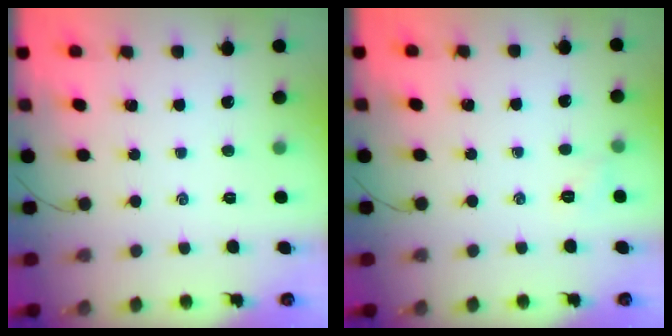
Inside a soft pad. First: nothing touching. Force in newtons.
{"total": 4.8, "press": 4.6, "slide": 1.3}